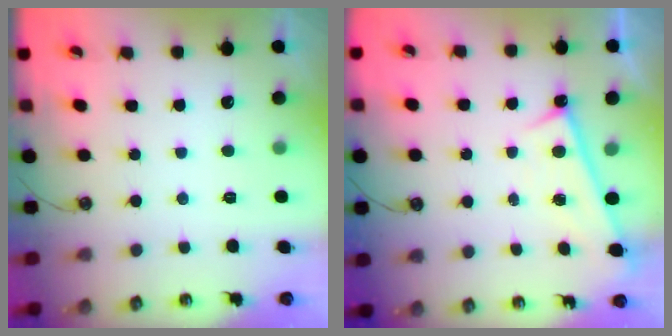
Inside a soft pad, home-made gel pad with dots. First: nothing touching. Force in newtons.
{"total": 0.9, "press": 0.0, "slide": 0.9}